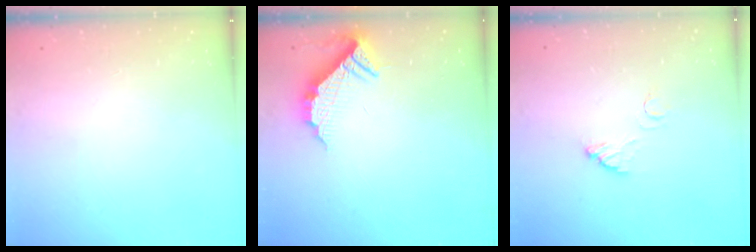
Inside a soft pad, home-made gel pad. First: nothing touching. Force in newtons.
{"total": 10.1, "press": 10.1, "slide": 0.5}
{"total": 3.5, "press": 3.5, "slide": 0.3}